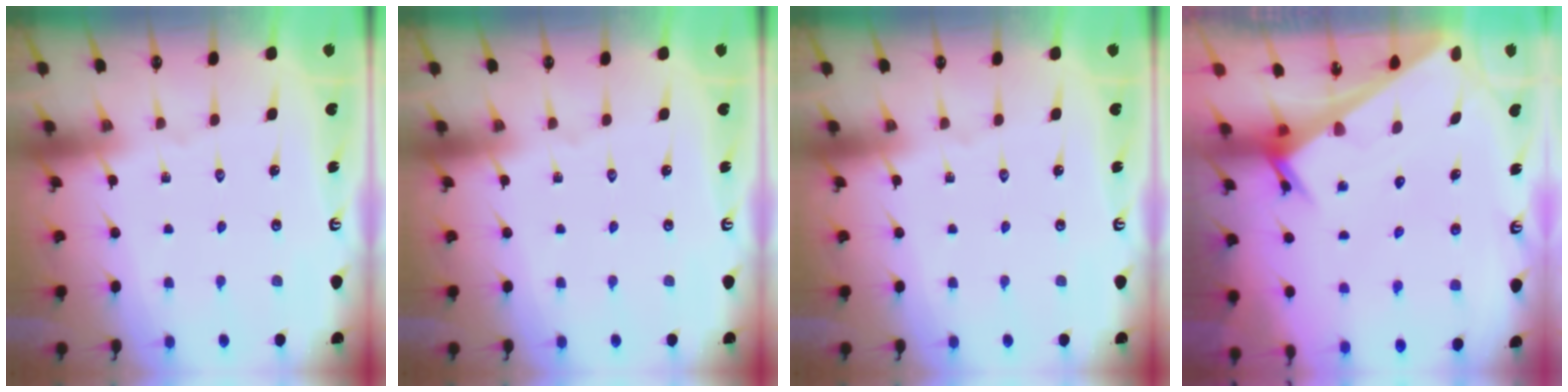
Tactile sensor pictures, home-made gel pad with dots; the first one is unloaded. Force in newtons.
{"total": 0.0}
{"total": 0.0}
{"total": 3.3, "press": 3.3, "slide": 0.3}